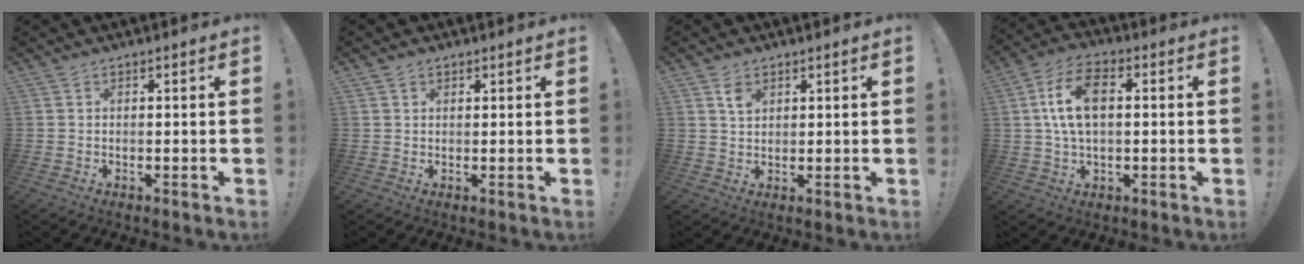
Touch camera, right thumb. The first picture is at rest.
{"total": 1.0, "force": [0.8, 0.7, 0.1], "torque": [0.002, -0.001, 0.014]}
{"total": 2.0, "force": [1.3, 1.1, 1.0], "torque": [-0.001, -0.010, 0.020]}
{"total": 11.6, "force": [1.7, 6.8, 9.2], "torque": [-0.169, 0.006, 0.031]}